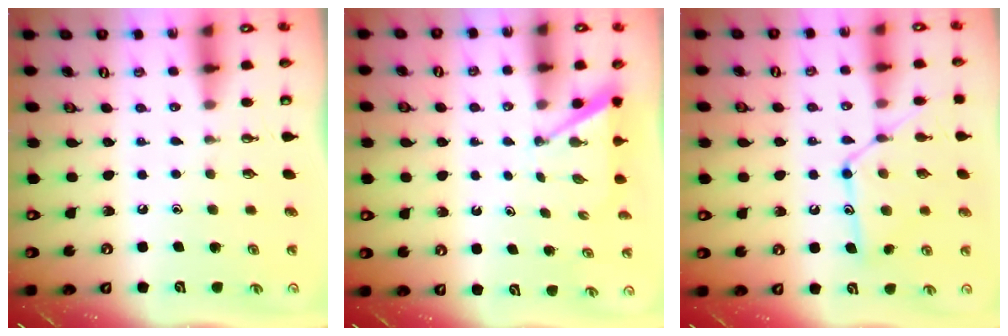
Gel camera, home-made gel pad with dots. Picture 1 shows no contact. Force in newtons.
{"total": 2.9, "press": 2.9, "slide": 0.2}
{"total": 12.9, "press": 12.9, "slide": 0.9}